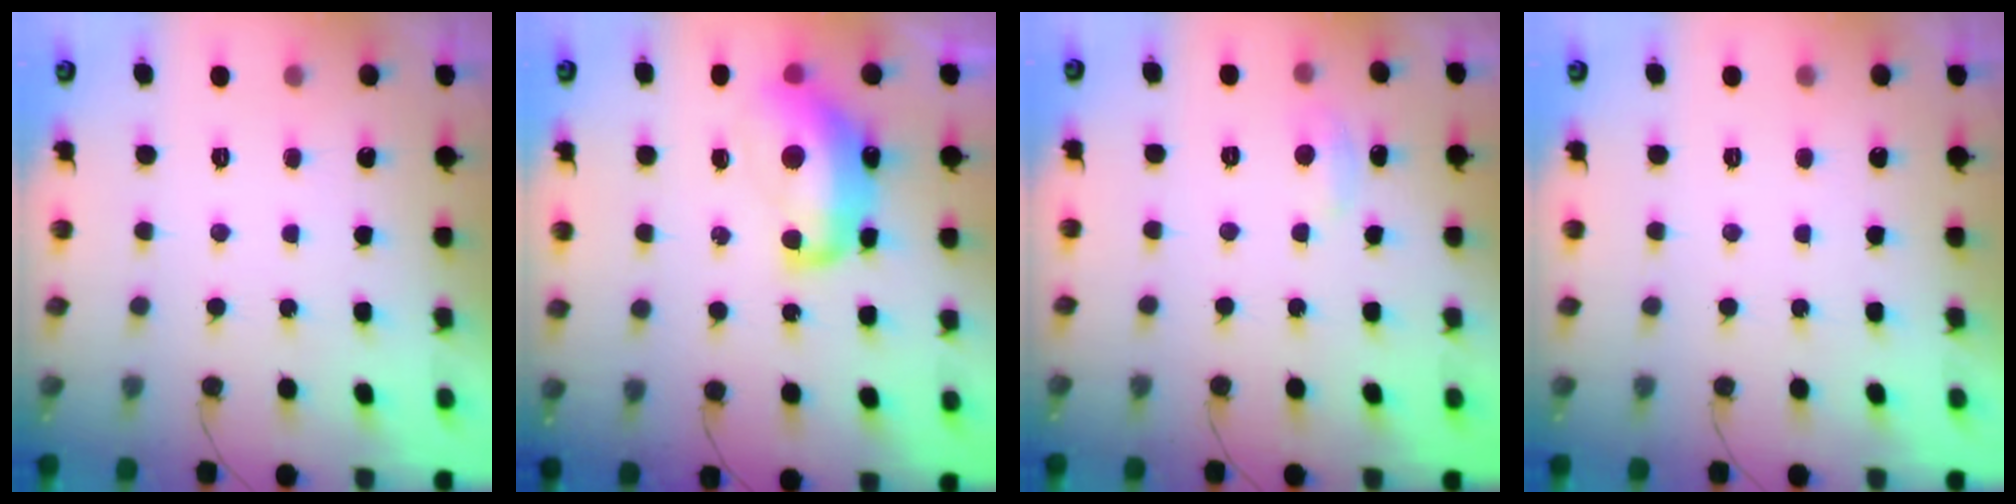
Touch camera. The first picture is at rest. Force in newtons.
{"total": 14.0, "press": 14.0, "slide": 1.0}
{"total": 3.4, "press": 3.4, "slide": 0.4}
{"total": 0.0}